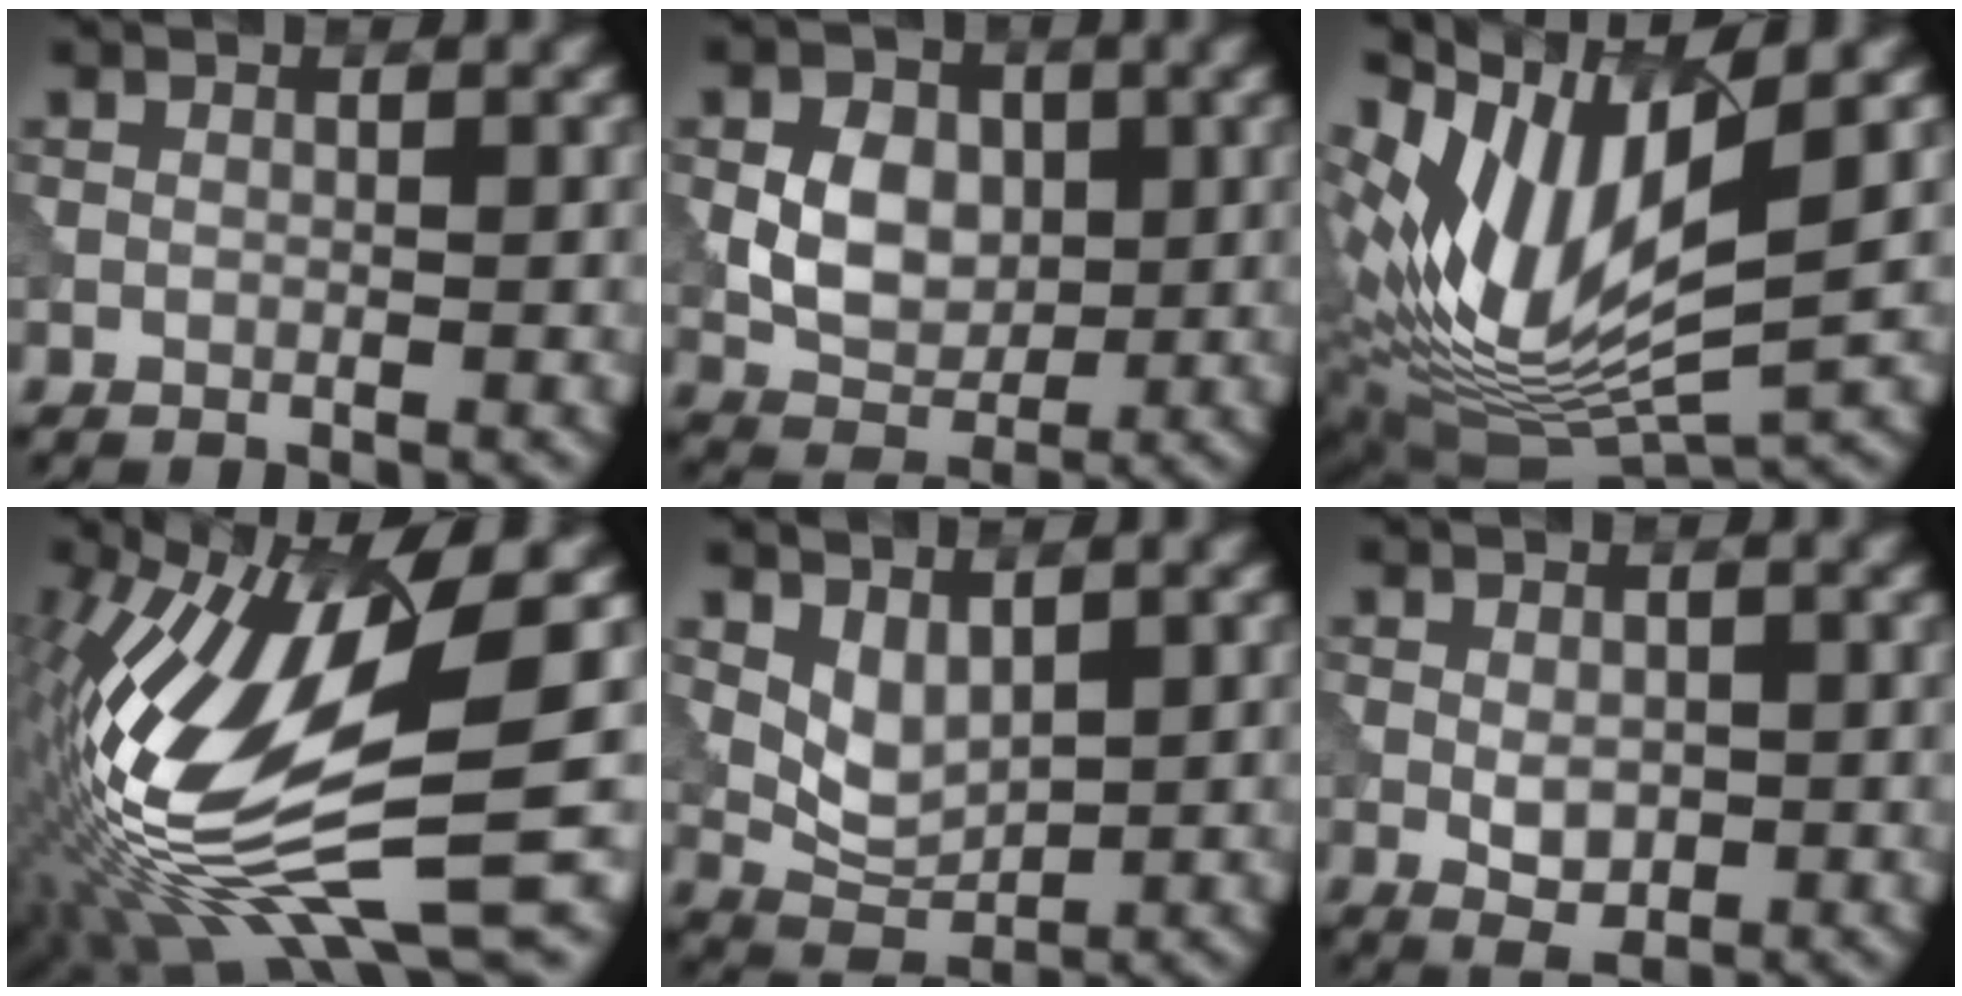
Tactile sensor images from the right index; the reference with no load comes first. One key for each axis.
{"total": 4.9, "fx": 0.4, "fy": 3.6, "fz": 3.3, "tx": -0.058, "ty": 0.000, "tz": 0.007}
{"total": 11.9, "fx": 3.7, "fy": 4.5, "fz": 10.4, "tx": -0.216, "ty": 0.006, "tz": 0.075}
{"total": 14.0, "fx": 0.8, "fy": 4.0, "fz": 13.4, "tx": -0.290, "ty": -0.004, "tz": 0.031}
{"total": 2.5, "fx": 1.1, "fy": 1.4, "fz": 1.8, "tx": -0.038, "ty": -0.008, "tz": 0.030}
{"total": 2.2, "fx": -0.3, "fy": 1.3, "fz": 1.7, "tx": -0.030, "ty": 0.000, "tz": -0.001}